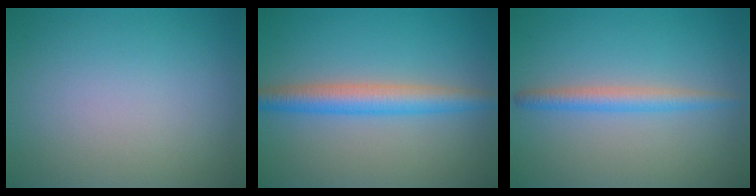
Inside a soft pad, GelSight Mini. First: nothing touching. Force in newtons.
{"total": 3.9, "press": 3.9, "slide": 0.0}
{"total": 2.3, "press": 2.3, "slide": 0.0}